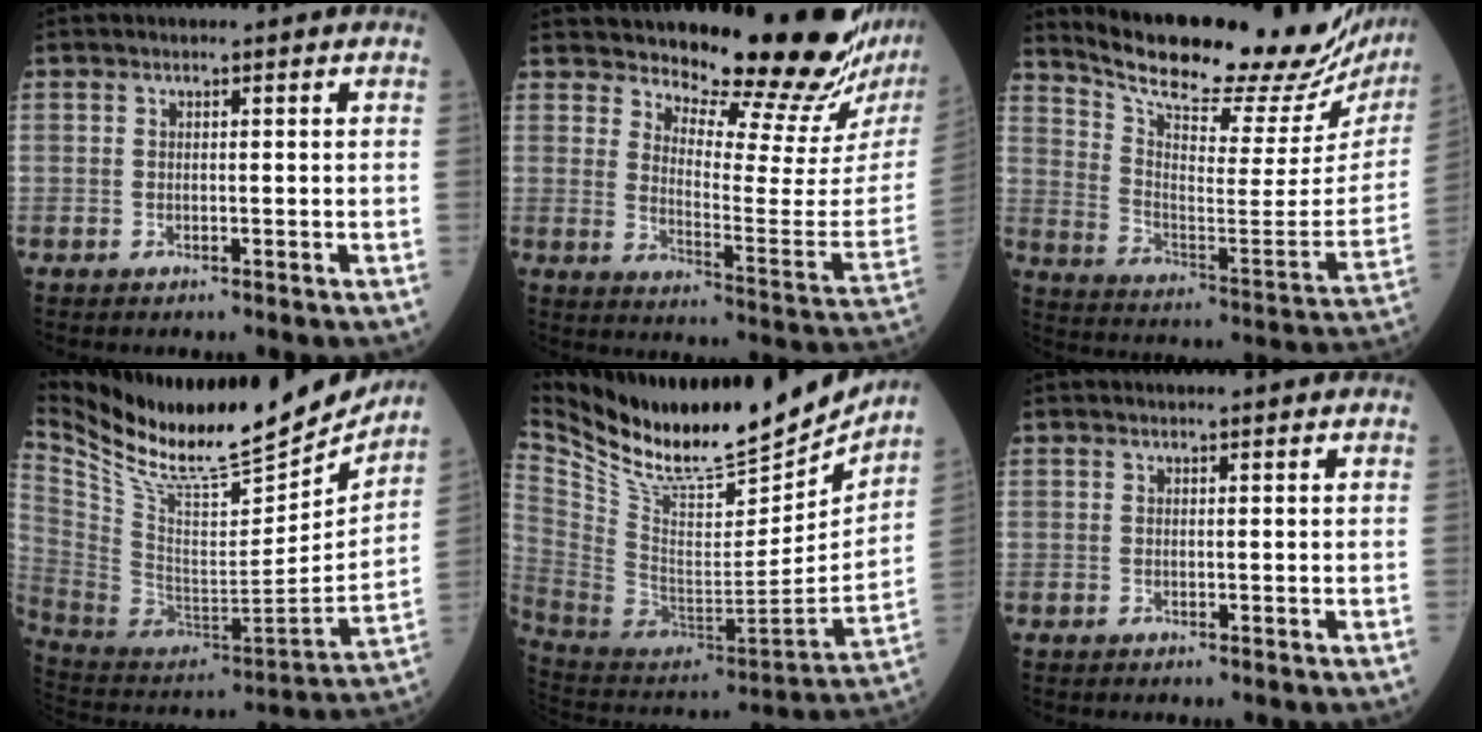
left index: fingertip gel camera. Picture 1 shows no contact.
{"total": 19.7, "force": [17.3, 0.7, 9.3], "torque": [-0.135, -0.107, 0.226]}
{"total": 28.6, "force": [25.5, 4.9, 12.0], "torque": [-0.199, -0.081, 0.341]}
{"total": 26.8, "force": [23.4, 4.7, 12.2], "torque": [-0.234, -0.053, 0.377]}
{"total": 23.6, "force": [20.7, 4.2, 10.4], "torque": [-0.198, -0.044, 0.345]}
{"total": 0.0}